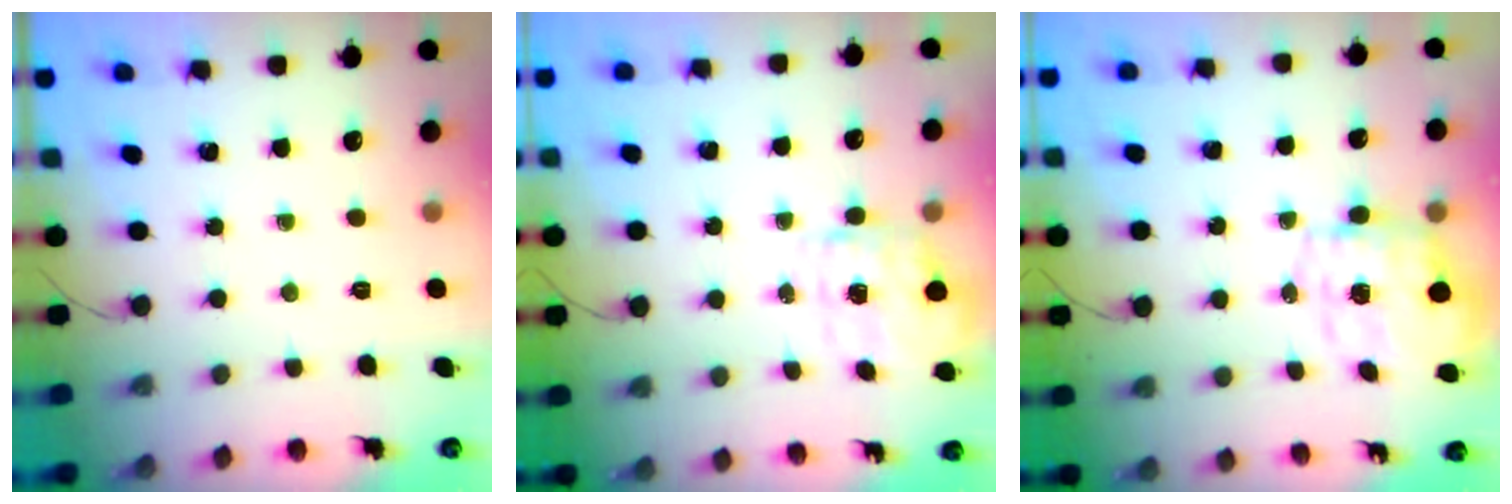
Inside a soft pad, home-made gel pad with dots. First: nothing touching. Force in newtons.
{"total": 4.0, "press": 3.9, "slide": 0.8}
{"total": 11.0, "press": 10.9, "slide": 1.5}